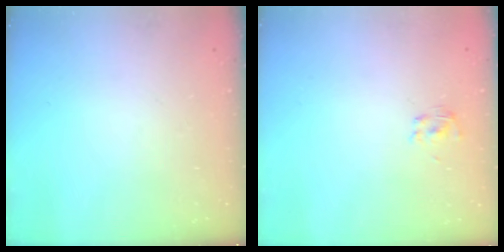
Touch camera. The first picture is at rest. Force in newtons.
{"total": 1.9, "press": 1.6, "slide": 1.0}